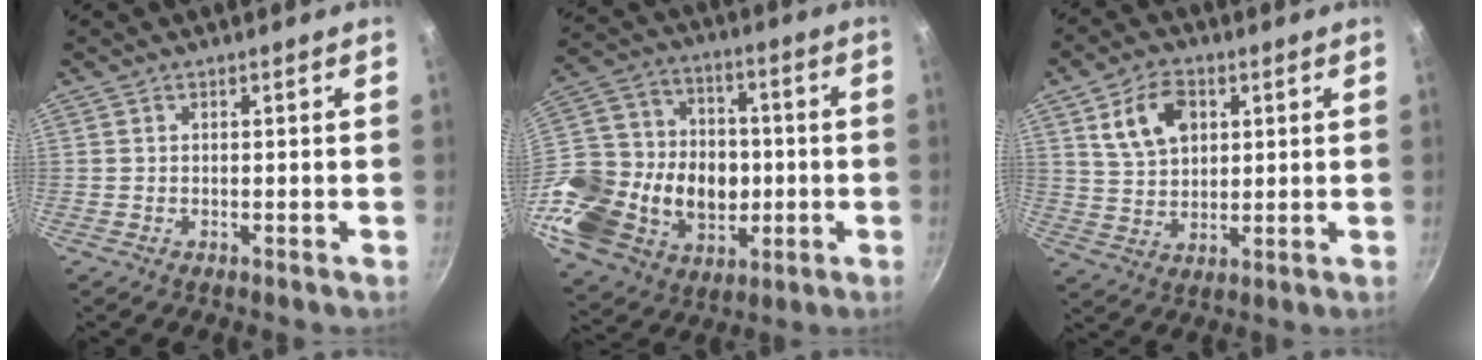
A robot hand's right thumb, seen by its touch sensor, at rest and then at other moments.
{"total": 30.3, "force": [-5.5, 22.8, 19.1], "torque": [-0.397, 0.038, -0.079]}
{"total": 9.7, "force": [3.7, 6.4, 6.2], "torque": [-0.091, -0.007, 0.072]}